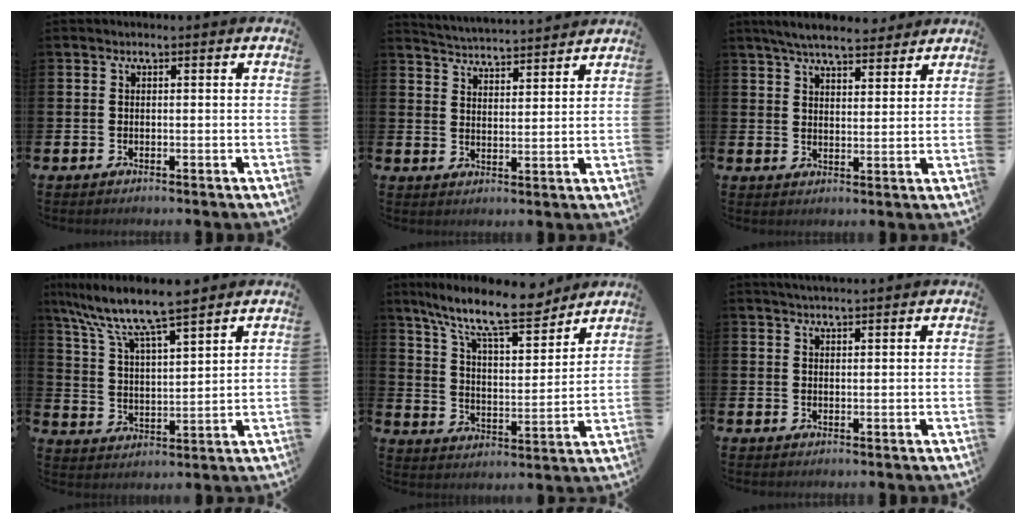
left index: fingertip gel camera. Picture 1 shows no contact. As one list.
[{"total": 4.5, "force": [4.5, -0.1, -0.2], "torque": [-0.018, -0.035, 0.081]}, {"total": 6.2, "force": [5.8, 1.1, 1.6], "torque": [-0.040, -0.025, 0.104]}, {"total": 9.2, "force": [8.2, 1.0, 4.1], "torque": [-0.115, -0.043, 0.143]}, {"total": 12.4, "force": [10.4, 2.6, 6.2], "torque": [-0.137, -0.060, 0.177]}, {"total": 2.6, "force": [2.5, 0.1, 0.5], "torque": [-0.013, -0.007, 0.046]}]